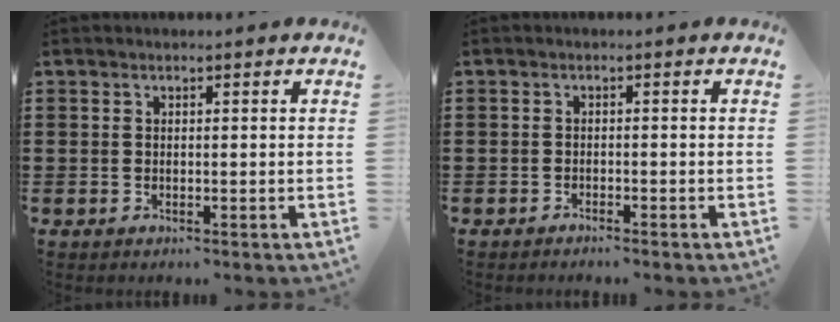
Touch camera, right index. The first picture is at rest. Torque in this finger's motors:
{"motor_torque": [0.16, 0.16, -0.04, -0.03]}